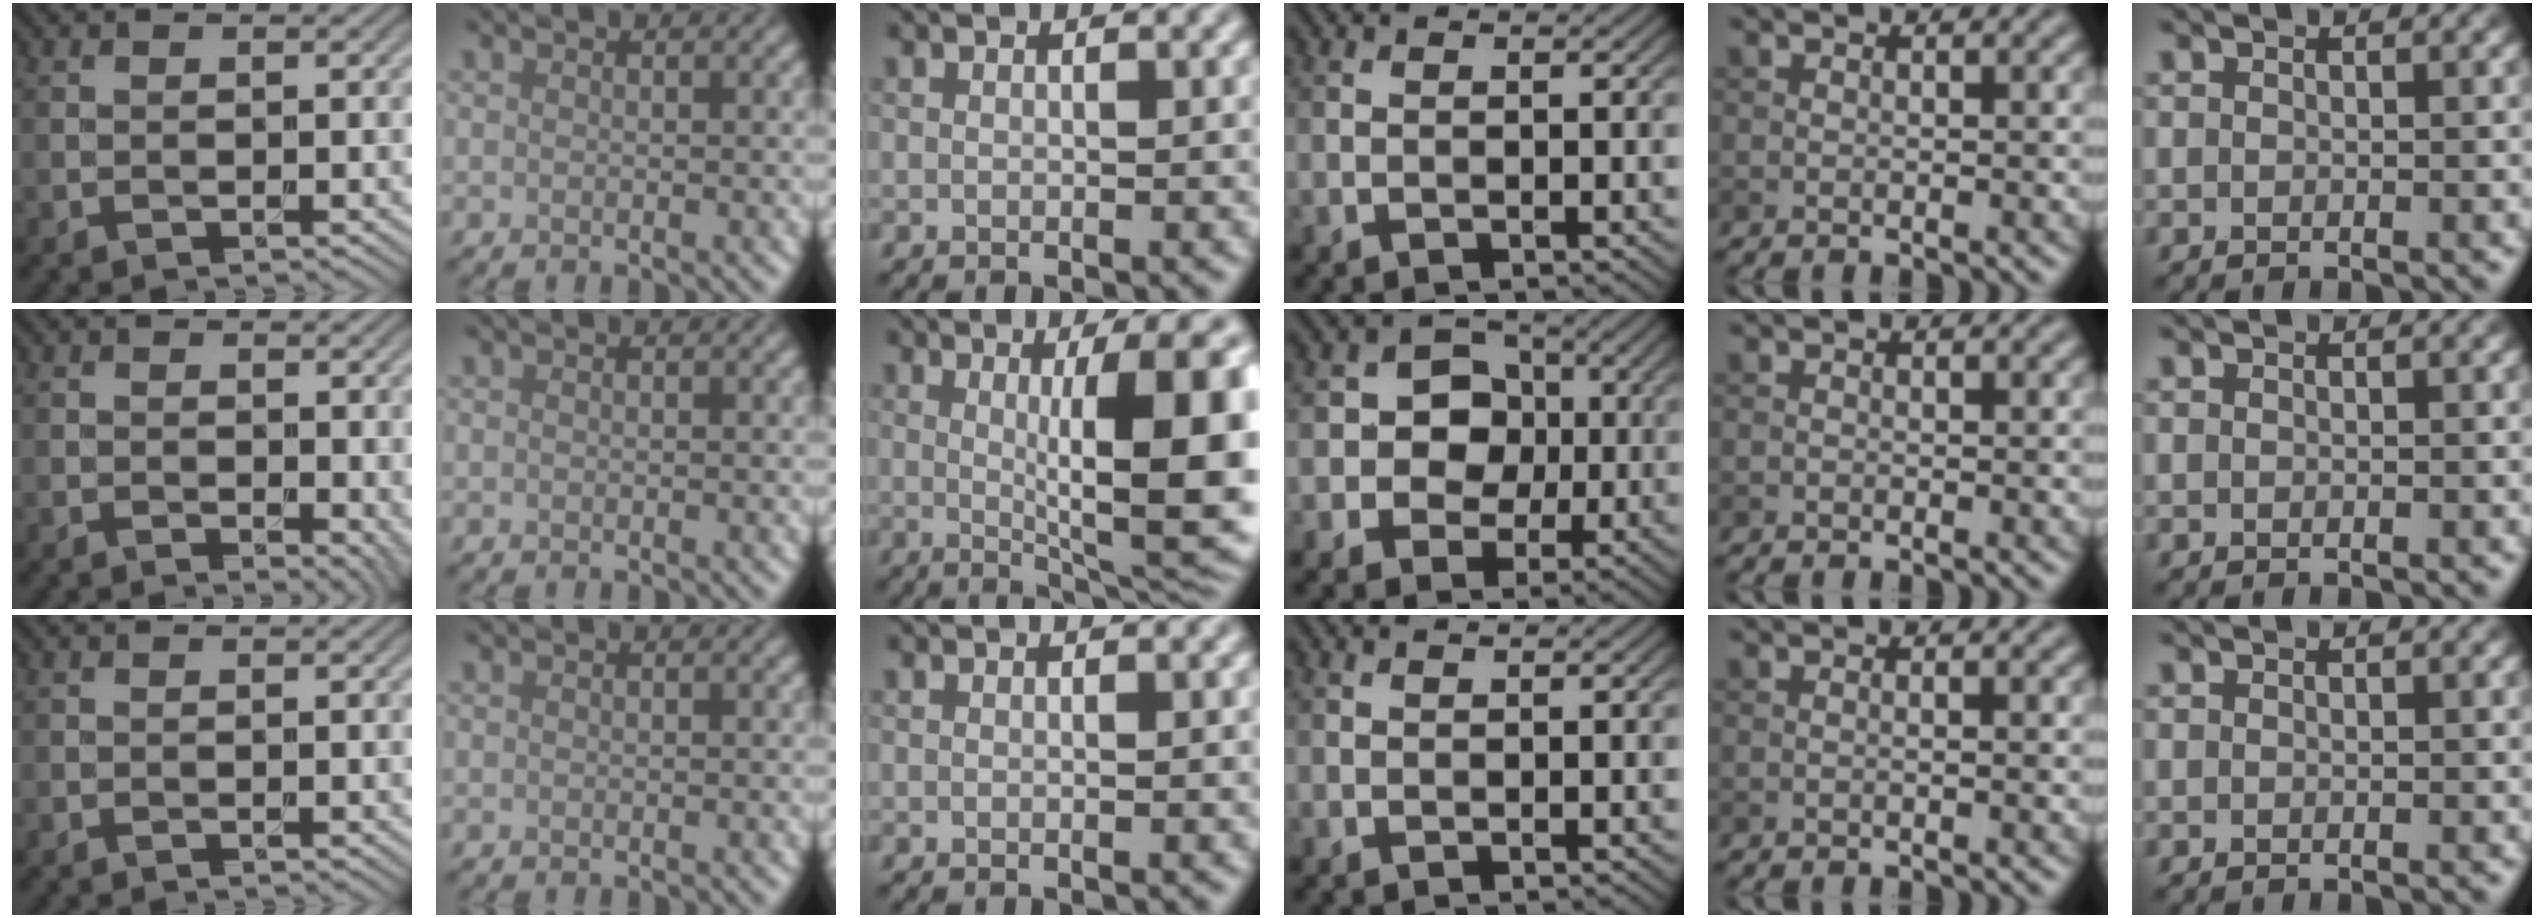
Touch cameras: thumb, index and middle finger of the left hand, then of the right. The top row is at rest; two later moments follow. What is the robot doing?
{"motion": "unscrew", "object": "dispenser bottle"}